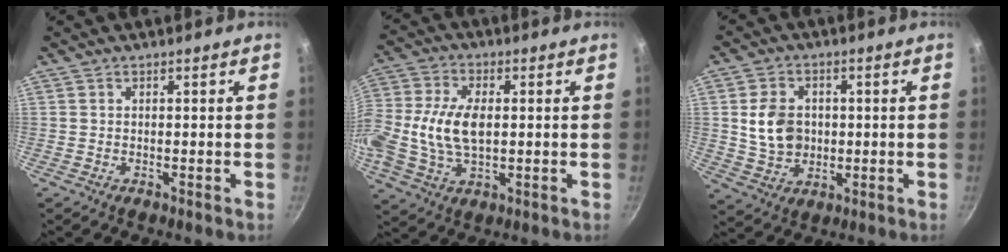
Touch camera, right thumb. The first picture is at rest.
{"total": 13.1, "force": [0.0, 7.8, 10.5], "torque": [-0.215, 0.019, -0.008]}
{"total": 9.1, "force": [0.8, 7.2, 5.5], "torque": [-0.078, 0.000, 0.018]}